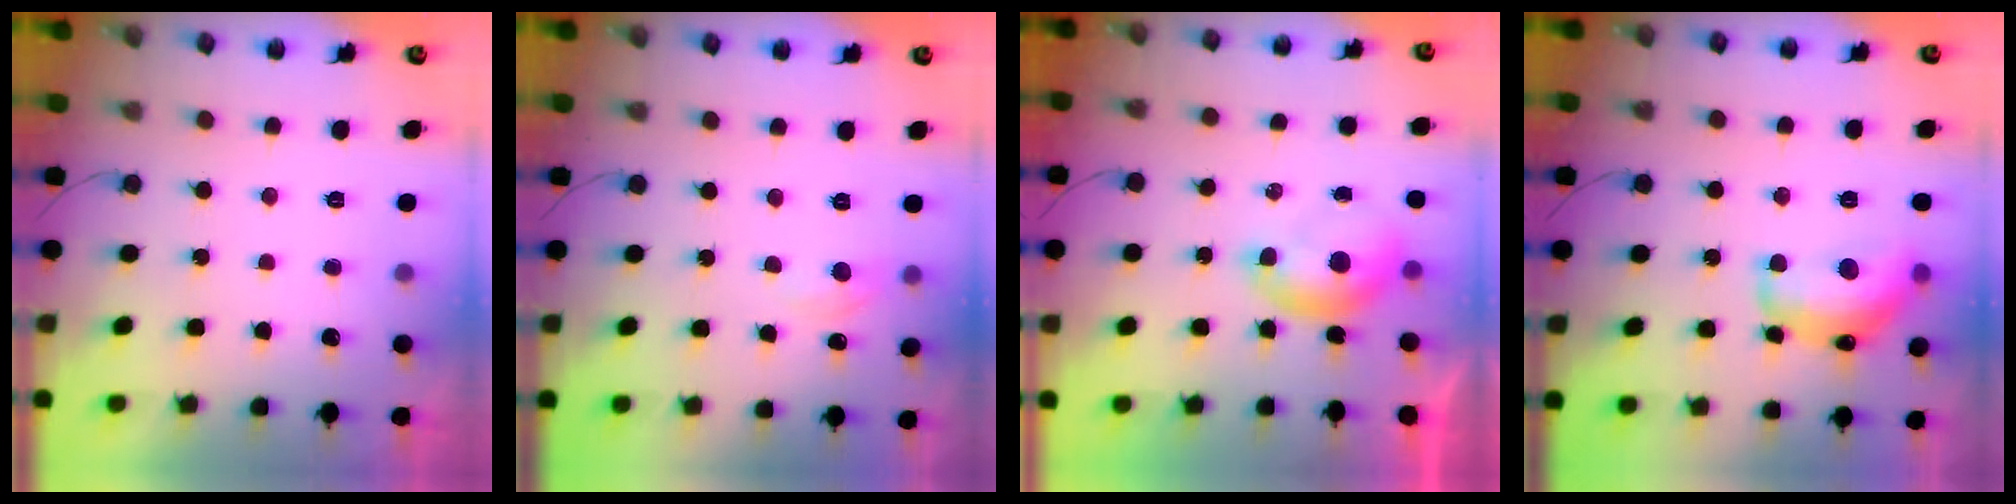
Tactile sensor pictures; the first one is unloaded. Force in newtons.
{"total": 5.6, "press": 5.6, "slide": 0.5}
{"total": 6.4, "press": 6.4, "slide": 0.9}
{"total": 18.4, "press": 18.4, "slide": 0.9}